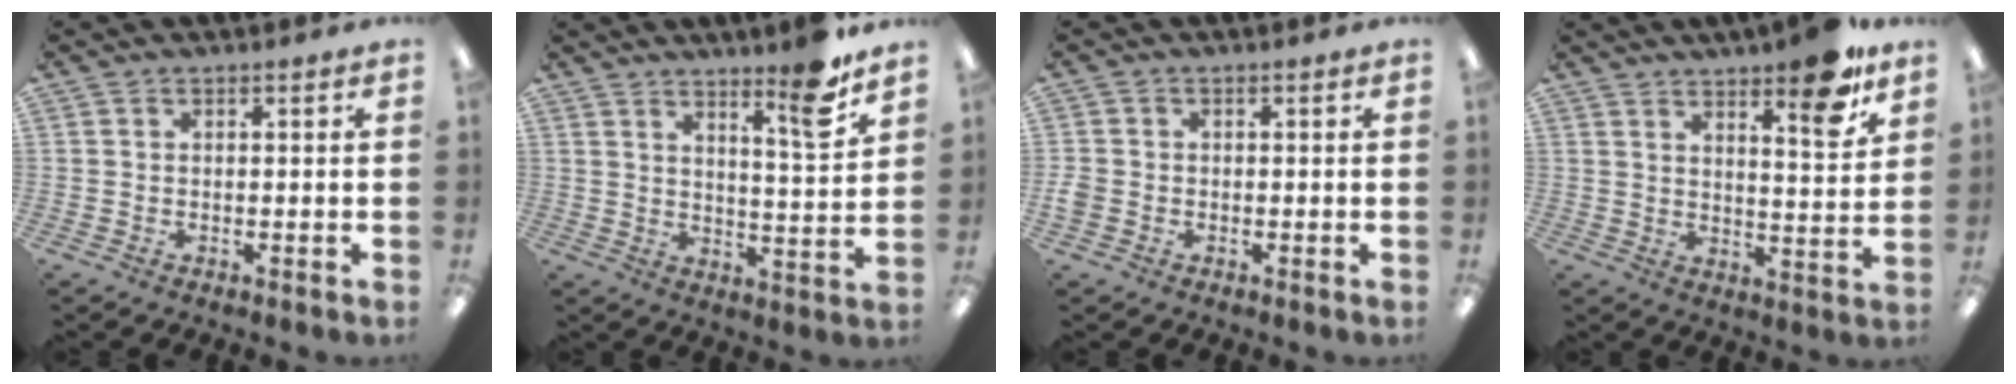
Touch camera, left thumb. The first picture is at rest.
{"total": 10.3, "force": [7.9, 1.0, 6.6], "torque": [-0.092, -0.054, 0.125]}
{"total": 2.1, "force": [-0.5, 1.7, 1.0], "torque": [-0.015, 0.004, -0.010]}
{"total": 10.8, "force": [7.9, 2.2, 6.9], "torque": [-0.089, -0.049, 0.127]}